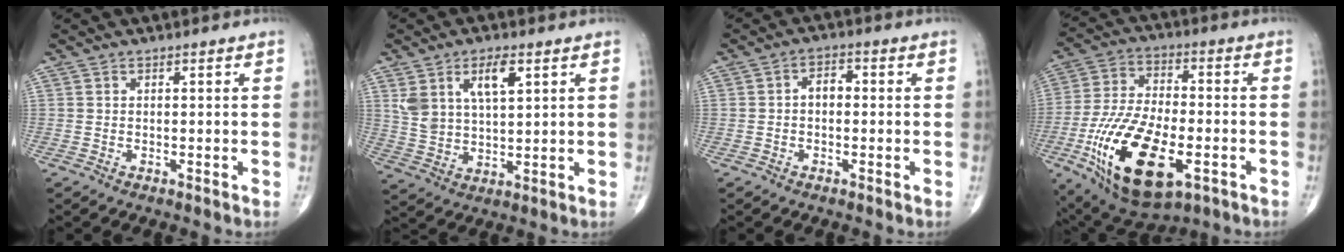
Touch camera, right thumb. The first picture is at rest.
{"total": 9.5, "force": [4.2, 4.5, 7.2], "torque": [-0.127, -0.013, 0.086]}
{"total": 3.4, "force": [-0.2, 2.2, 2.5], "torque": [-0.031, 0.016, -0.011]}
{"total": 22.4, "force": [-7.6, 10.6, 18.2], "torque": [-0.355, 0.008, -0.119]}